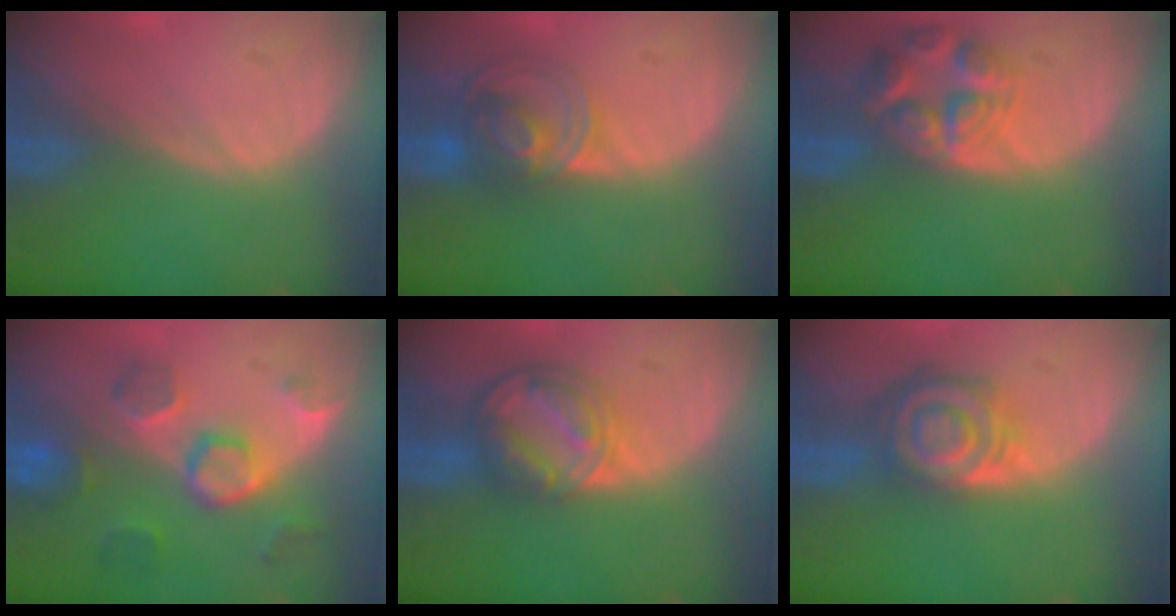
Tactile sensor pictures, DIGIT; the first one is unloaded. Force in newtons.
{"total": 7.4, "press": 6.3, "slide": 3.9}
{"total": 7.7, "press": 6.9, "slide": 3.4}
{"total": 8.6, "press": 7.8, "slide": 3.6}
{"total": 8.1, "press": 7.0, "slide": 4.2}
{"total": 8.0, "press": 7.1, "slide": 3.8}